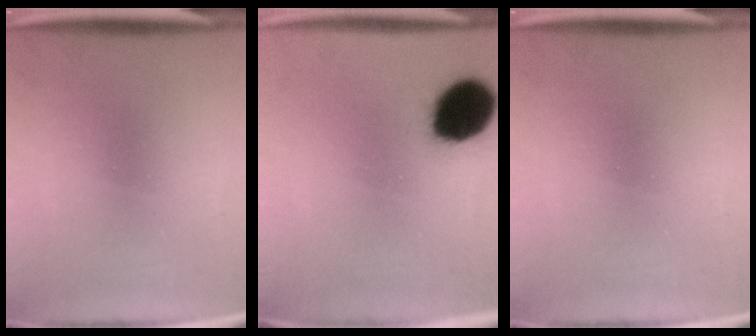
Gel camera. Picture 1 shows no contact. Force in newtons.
{"total": 15.3}
{"total": 0.0}